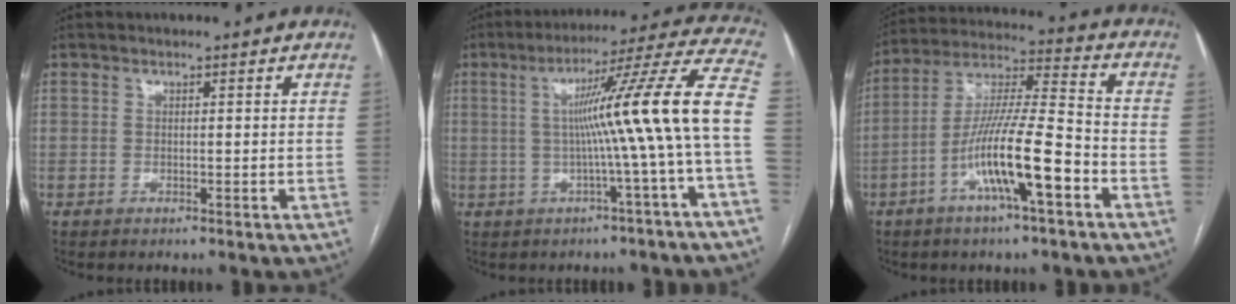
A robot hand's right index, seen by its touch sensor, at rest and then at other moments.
{"total": 15.3, "force": [-1.0, -2.5, 15.1], "torque": [-0.203, 0.020, -0.021]}
{"total": 13.9, "force": [-5.7, 1.0, 12.7], "torque": [-0.240, 0.003, -0.103]}